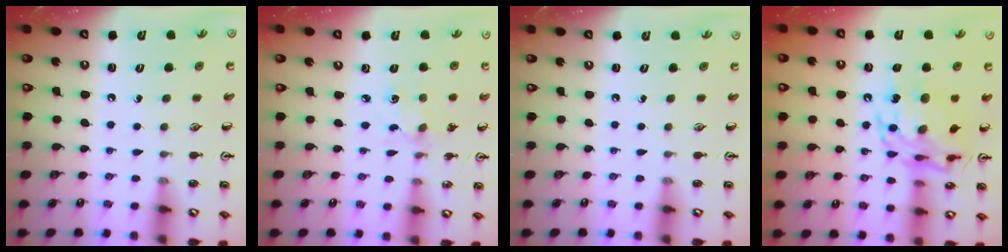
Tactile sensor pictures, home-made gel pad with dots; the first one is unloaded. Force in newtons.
{"total": 2.5, "press": 2.4, "slide": 0.6}
{"total": 0.0}
{"total": 14.2, "press": 14.2, "slide": 1.1}